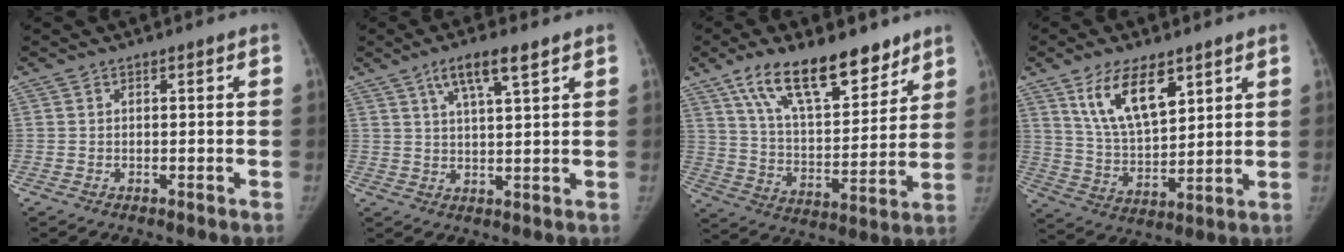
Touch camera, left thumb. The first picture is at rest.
{"total": 6.9, "force": [4.1, 1.3, 5.4], "torque": [-0.095, -0.012, 0.074]}
{"total": 19.2, "force": [12.8, 7.9, 11.9], "torque": [-0.156, -0.064, 0.227]}
{"total": 13.0, "force": [7.1, 5.9, 9.2], "torque": [-0.141, -0.036, 0.143]}